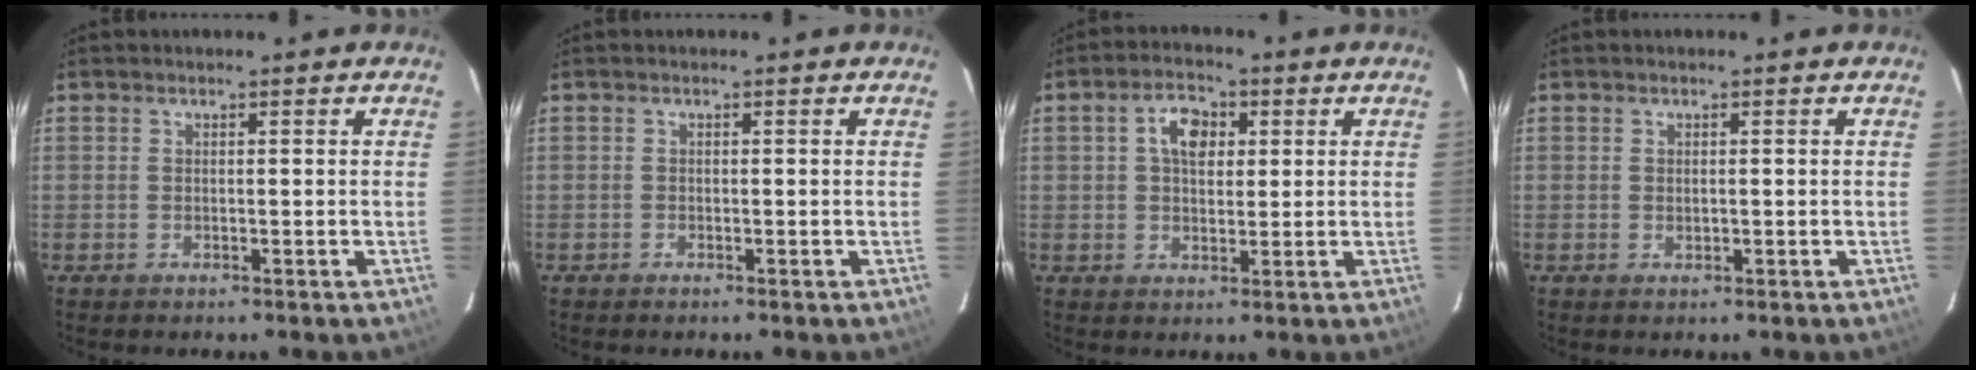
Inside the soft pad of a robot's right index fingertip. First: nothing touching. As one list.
[{"total": 0.0}, {"total": 5.8, "force": [1.6, 3.8, 4.1], "torque": [-0.071, 0.019, 0.030]}, {"total": 0.8, "force": [0.0, 0.5, 0.6], "torque": [-0.011, 0.000, 0.002]}]